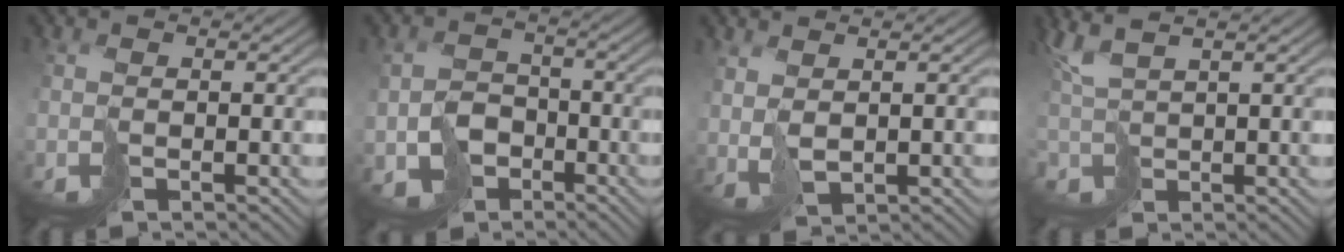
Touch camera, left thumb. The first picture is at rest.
{"total": 4.6, "force": [-2.0, 4.1, 0.8], "torque": [-0.013, -0.006, -0.036]}
{"total": 1.9, "force": [1.7, 0.7, 0.7], "torque": [-0.020, 0.002, 0.041]}
{"total": 3.6, "force": [3.4, 0.8, 1.0], "torque": [-0.040, 0.011, 0.070]}